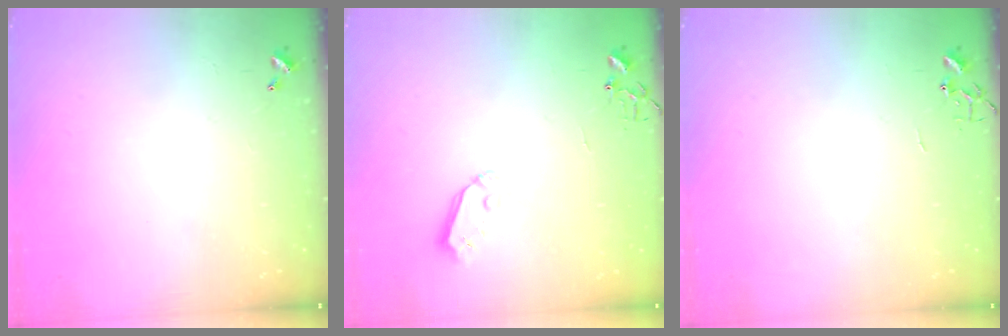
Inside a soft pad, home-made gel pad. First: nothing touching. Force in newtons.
{"total": 5.2, "press": 5.1, "slide": 0.5}
{"total": 0.0}